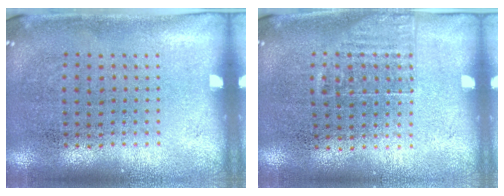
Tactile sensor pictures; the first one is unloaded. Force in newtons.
{"total": 1.2, "press": 0.9, "slide": 0.7}